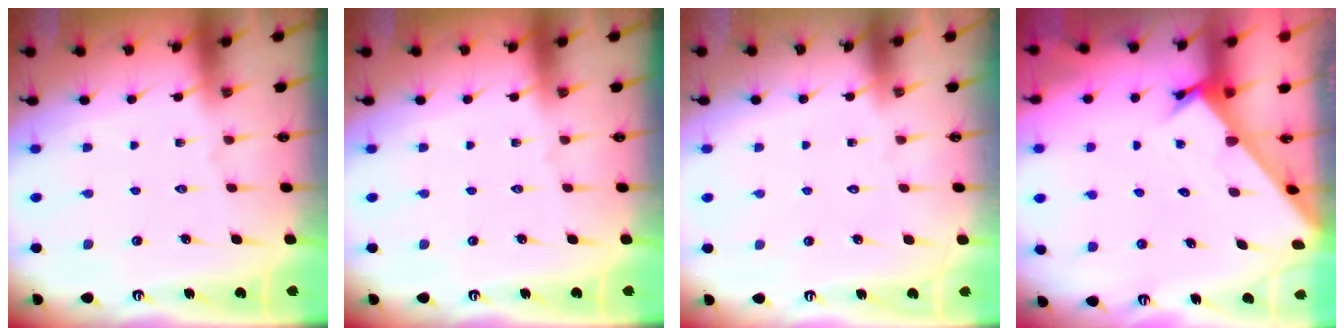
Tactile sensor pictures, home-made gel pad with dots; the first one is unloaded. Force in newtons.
{"total": 0.0}
{"total": 1.7, "press": 1.7, "slide": 0.1}
{"total": 2.2, "press": 2.2, "slide": 0.1}